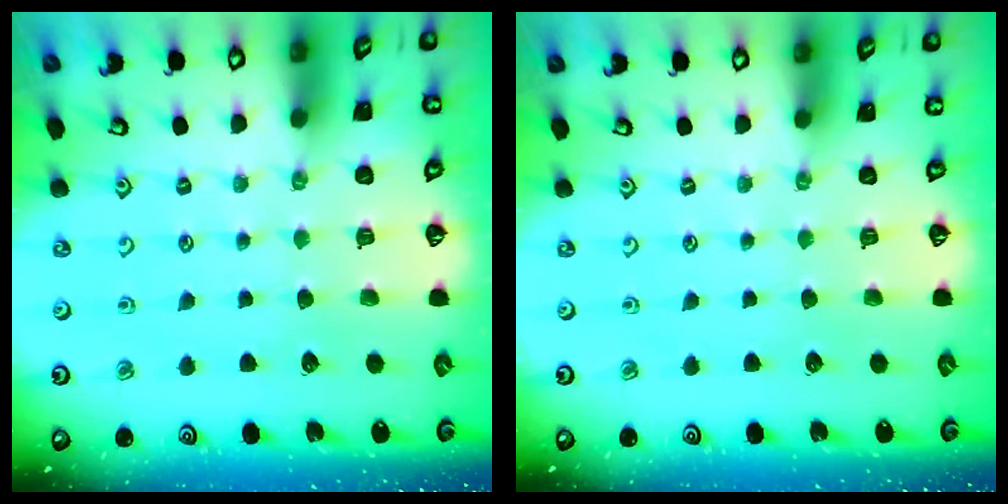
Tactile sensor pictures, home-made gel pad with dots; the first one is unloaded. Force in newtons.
{"total": 0.0}